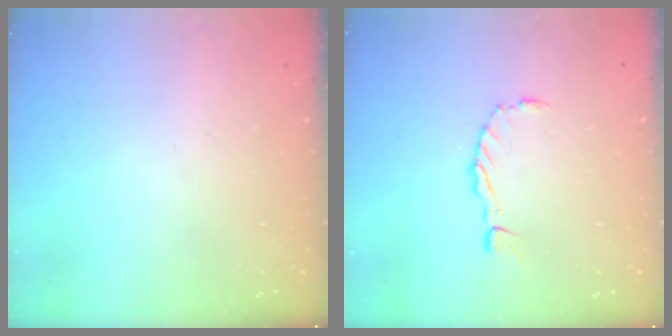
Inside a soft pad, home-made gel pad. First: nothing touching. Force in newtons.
{"total": 0.0}